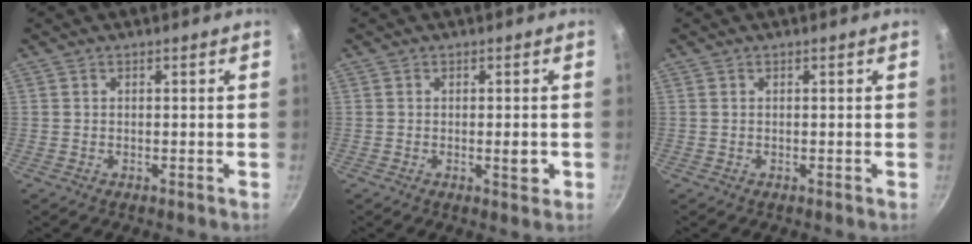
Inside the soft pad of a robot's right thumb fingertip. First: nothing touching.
{"total": 2.6, "force": [-0.5, 0.9, 2.4], "torque": [-0.024, 0.004, -0.005]}
{"total": 0.0}